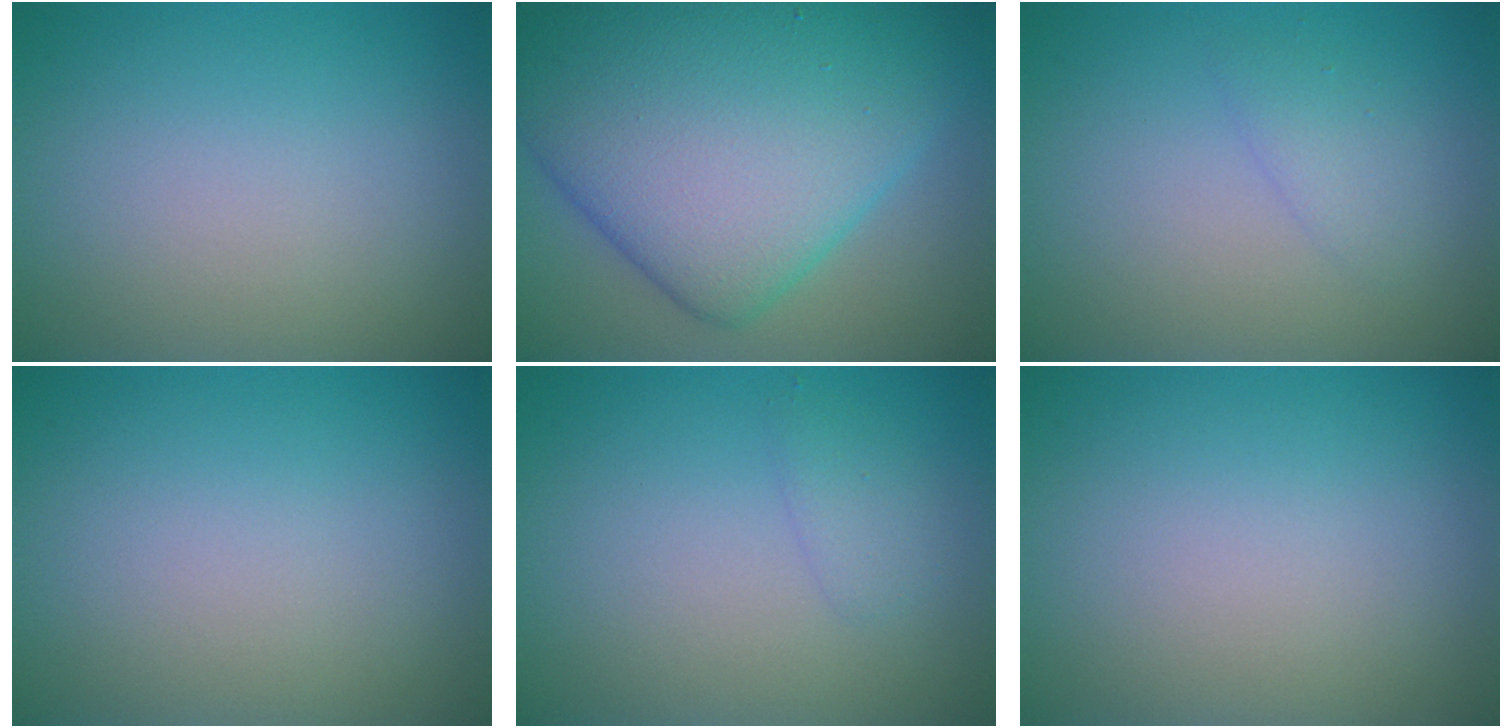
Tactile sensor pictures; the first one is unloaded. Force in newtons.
{"total": 14.0, "press": 14.0, "slide": 0.2}
{"total": 1.4, "press": 1.4, "slide": 0.2}
{"total": 0.0}
{"total": 1.2, "press": 1.2, "slide": 0.1}
{"total": 0.0}